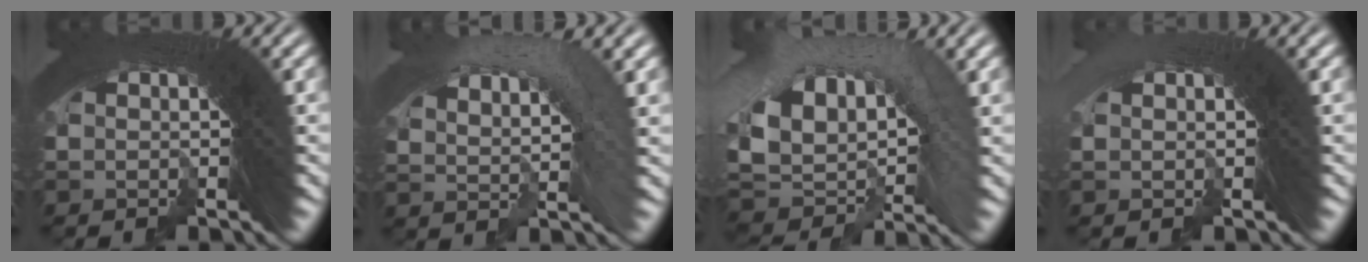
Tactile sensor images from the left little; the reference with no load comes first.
{"total": 4.5, "force": [-0.2, 3.5, 2.9], "torque": [-0.049, 0.005, -0.008]}
{"total": 6.8, "force": [-3.2, 5.3, 2.7], "torque": [-0.076, -0.029, -0.040]}
{"total": 3.1, "force": [-2.3, -0.3, -2.1], "torque": [0.022, -0.015, -0.031]}